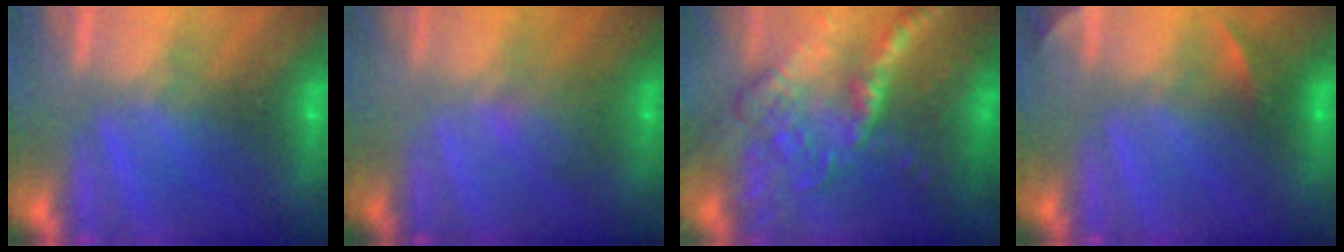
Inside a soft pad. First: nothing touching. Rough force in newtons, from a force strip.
{"total": 2.0}
{"total": 5.7}
{"total": 2.2}